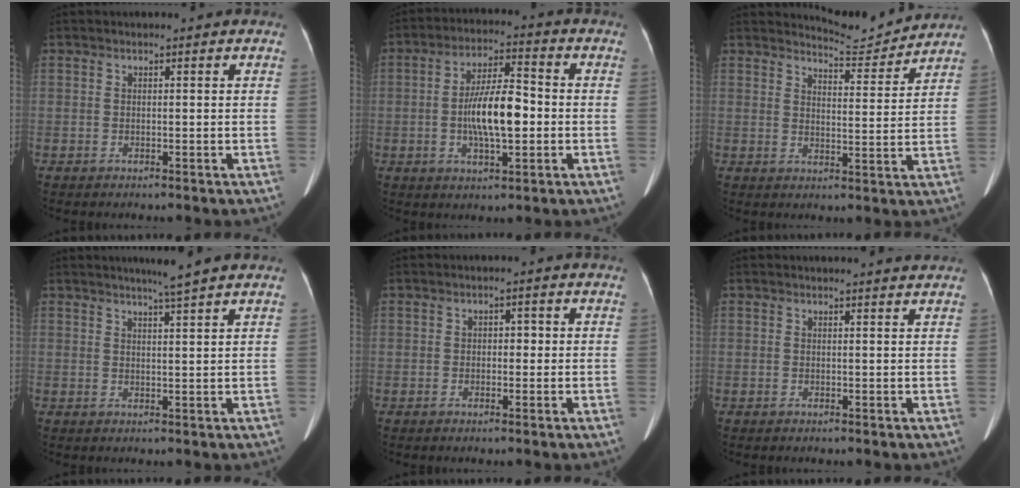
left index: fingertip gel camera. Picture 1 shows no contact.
{"total": 10.0, "force": [-1.4, 2.9, 9.5], "torque": [-0.181, 0.009, -0.023]}
{"total": 6.3, "force": [6.2, -0.4, -0.8], "torque": [-0.003, -0.016, 0.089]}
{"total": 3.8, "force": [3.1, -1.0, 1.9], "torque": [-0.031, -0.002, 0.050]}
{"total": 1.8, "force": [-0.1, 1.1, 1.4], "torque": [-0.018, 0.009, -0.001]}
{"total": 1.9, "force": [1.8, -0.3, 0.3], "torque": [-0.011, -0.006, 0.017]}